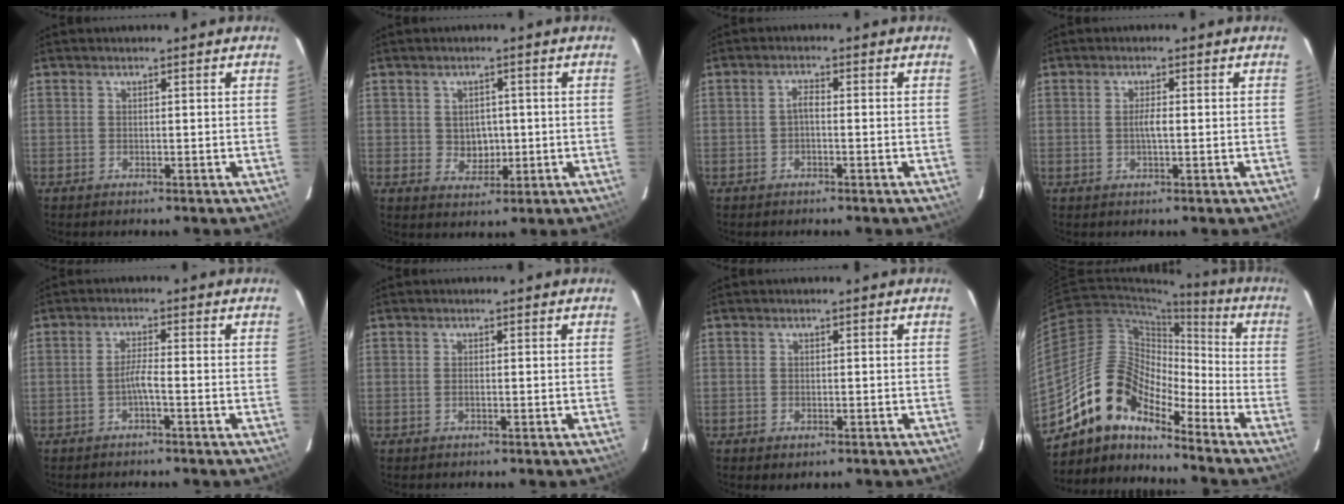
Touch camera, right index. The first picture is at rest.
{"total": 4.2, "force": [-0.1, 3.7, 2.1], "torque": [-0.035, 0.004, 0.006]}
{"total": 1.3, "force": [-0.6, 0.5, 1.1], "torque": [-0.022, 0.006, -0.013]}
{"total": 1.9, "force": [0.0, 0.3, 1.9], "torque": [-0.036, 0.000, -0.002]}
{"total": 2.3, "force": [-1.3, -0.2, 1.8], "torque": [-0.038, 0.003, -0.025]}
{"total": 0.7, "force": [-0.2, 0.3, 0.6], "torque": [-0.013, 0.001, -0.005]}
{"total": 1.7, "force": [-0.9, 1.2, 0.9], "torque": [-0.016, -0.005, -0.014]}
{"total": 13.3, "force": [-11.0, 5.2, 5.3], "torque": [-0.089, 0.024, -0.218]}